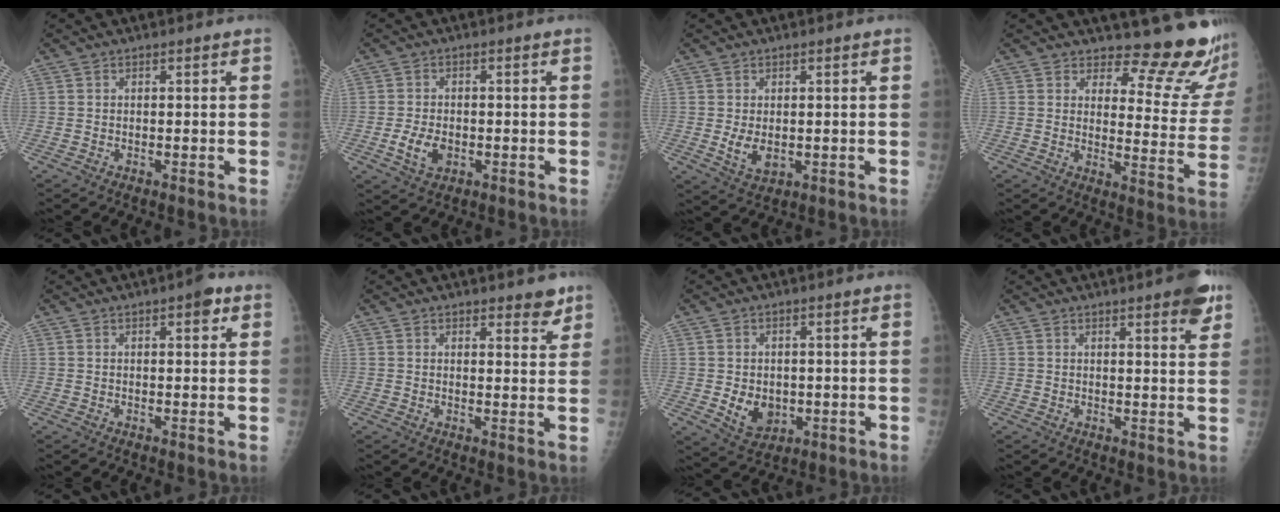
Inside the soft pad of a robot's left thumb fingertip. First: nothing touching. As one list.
[{"total": 5.0, "force": [-1.4, 3.3, 3.5], "torque": [-0.063, -0.001, -0.022]}, {"total": 4.4, "force": [-0.2, 2.9, 3.3], "torque": [-0.052, -0.011, 0.007]}, {"total": 14.6, "force": [13.8, 3.4, 3.2], "torque": [0.003, -0.158, 0.152]}, {"total": 2.9, "force": [1.5, 1.1, 2.3], "torque": [-0.022, -0.001, 0.014]}, {"total": 3.6, "force": [2.8, 1.4, 1.7], "torque": [0.001, -0.018, 0.035]}, {"total": 6.3, "force": [-0.7, 4.9, 3.8], "torque": [-0.041, -0.007, 0.006]}, {"total": 6.3, "force": [3.8, 1.3, 4.8], "torque": [-0.050, -0.015, 0.046]}]